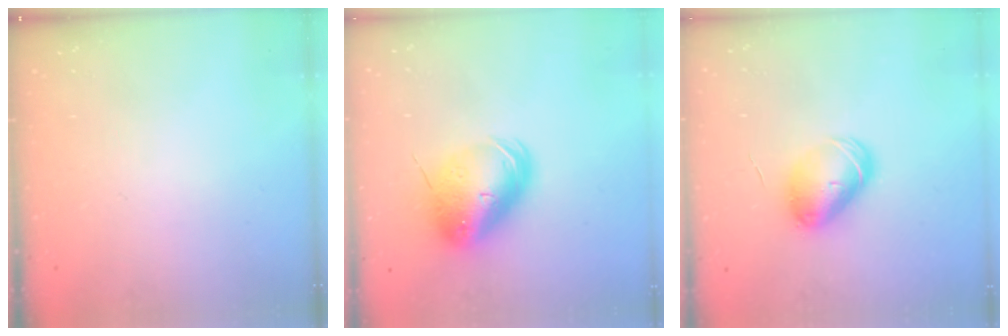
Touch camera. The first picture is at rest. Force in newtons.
{"total": 12.3, "press": 12.1, "slide": 2.2}
{"total": 9.2, "press": 9.0, "slide": 1.7}